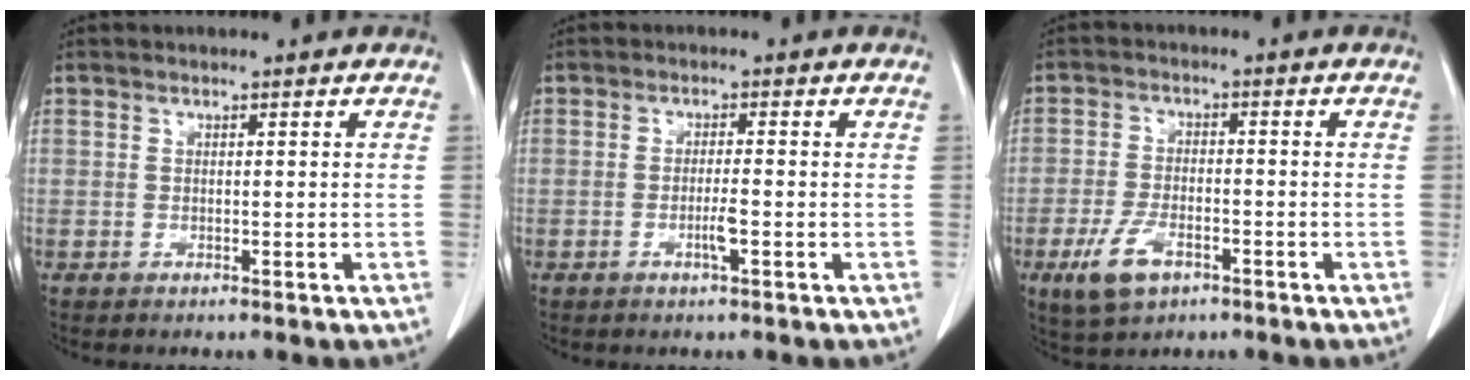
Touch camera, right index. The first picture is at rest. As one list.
[{"total": 2.3, "force": [-0.9, -0.1, 2.1], "torque": [-0.040, -0.002, -0.017]}, {"total": 6.5, "force": [-3.5, 3.0, 4.6], "torque": [-0.097, -0.007, -0.060]}]